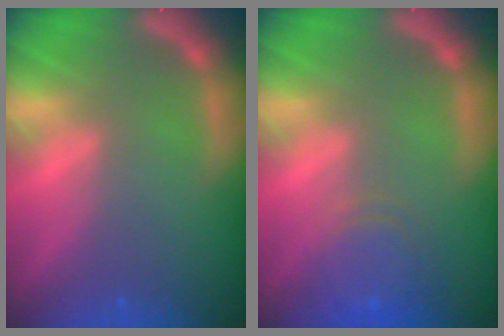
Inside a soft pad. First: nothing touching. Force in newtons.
{"total": 4.6}